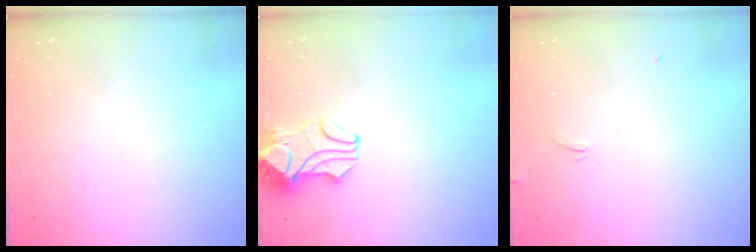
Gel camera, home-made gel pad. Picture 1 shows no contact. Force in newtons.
{"total": 2.3, "press": 2.0, "slide": 1.2}
{"total": 2.5, "press": 2.5, "slide": 0.4}